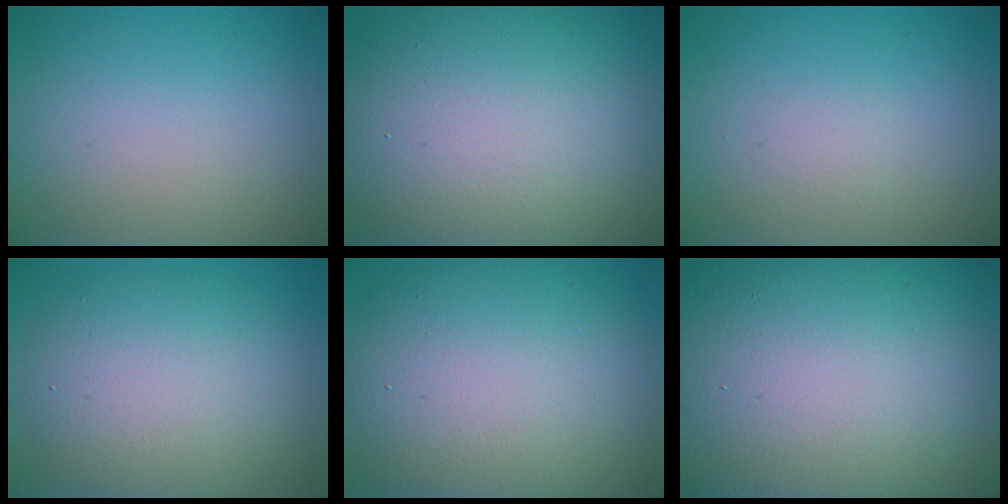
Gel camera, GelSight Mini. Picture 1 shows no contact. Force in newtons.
{"total": 17.1, "press": 17.1, "slide": 0.8}
{"total": 0.0}
{"total": 7.9, "press": 7.9, "slide": 0.5}
{"total": 12.9, "press": 12.8, "slide": 1.1}
{"total": 26.9, "press": 26.9, "slide": 1.3}